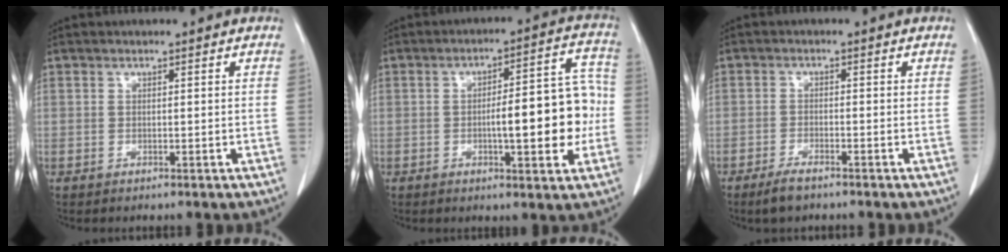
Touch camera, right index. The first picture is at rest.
{"total": 12.2, "force": [-1.5, 3.1, 11.7], "torque": [-0.156, 0.028, -0.018]}
{"total": 3.1, "force": [-2.4, 0.7, 1.9], "torque": [-0.042, -0.004, -0.041]}